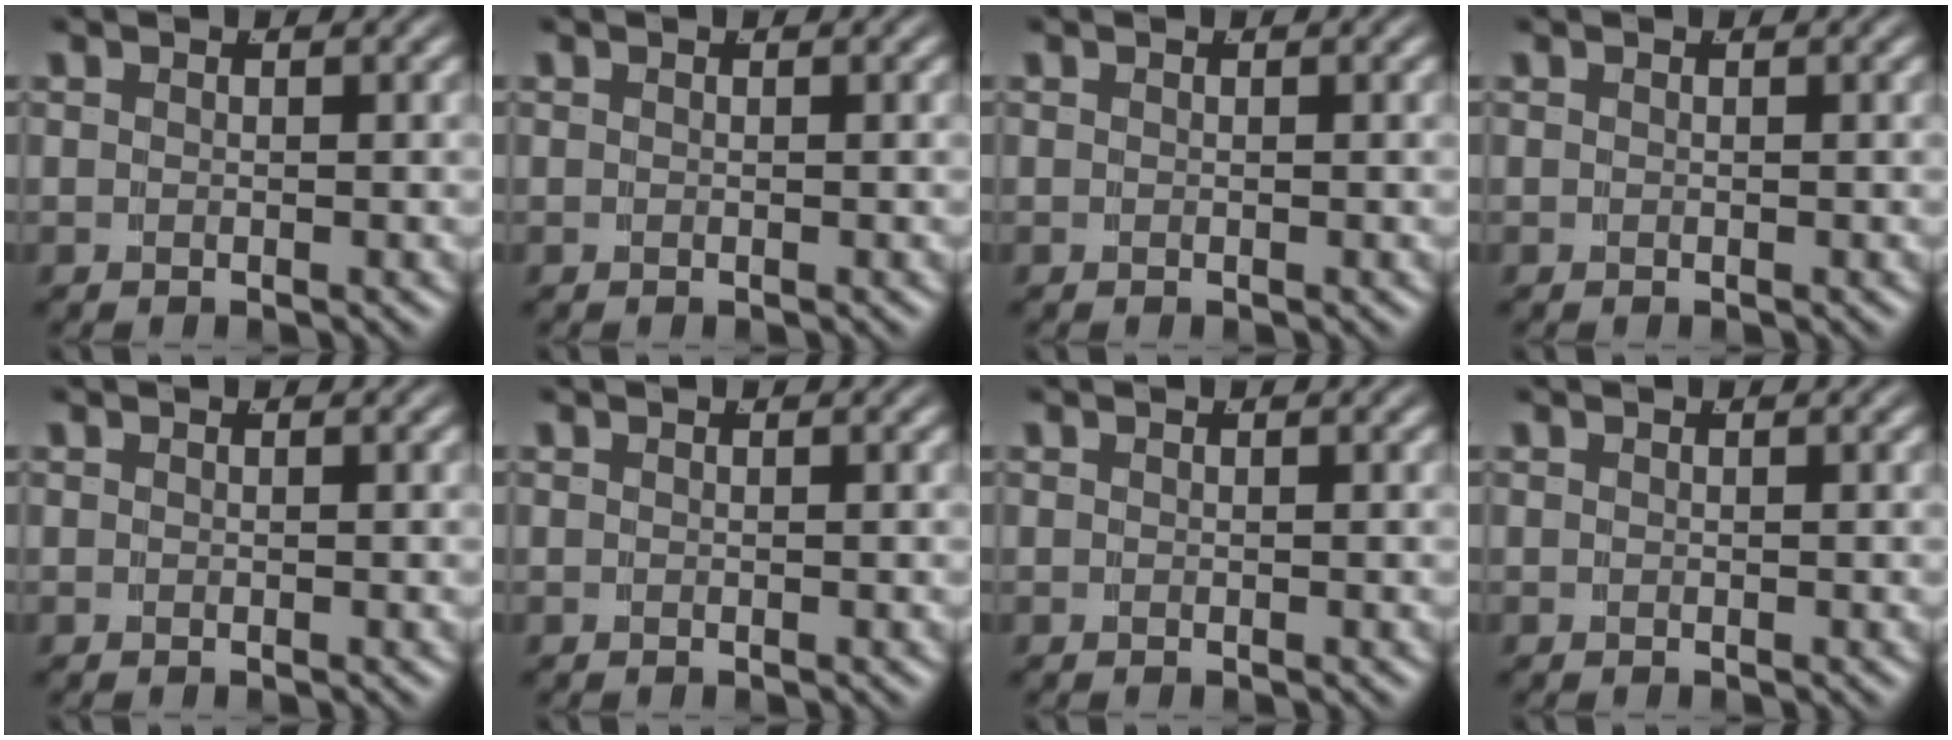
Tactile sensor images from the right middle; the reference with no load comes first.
{"total": 0.0}
{"total": 0.0}
{"total": 0.0}
{"total": 0.0}
{"total": 0.0}
{"total": 0.0}
{"total": 0.0}